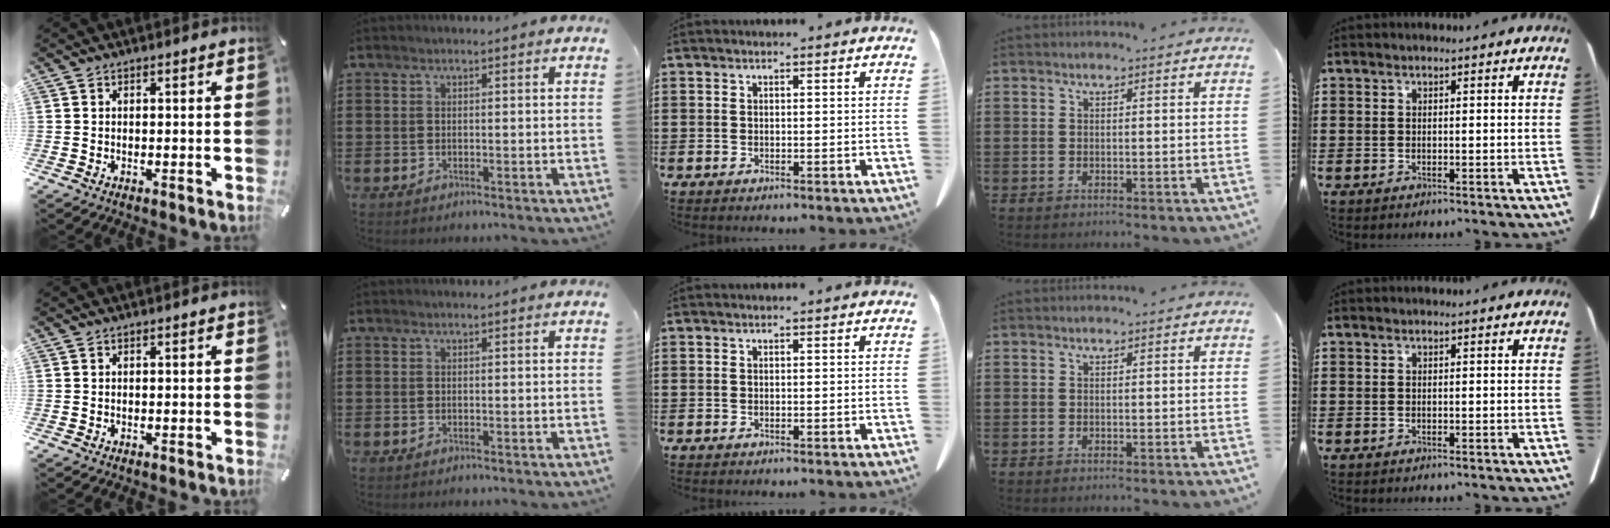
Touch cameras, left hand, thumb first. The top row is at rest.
{}